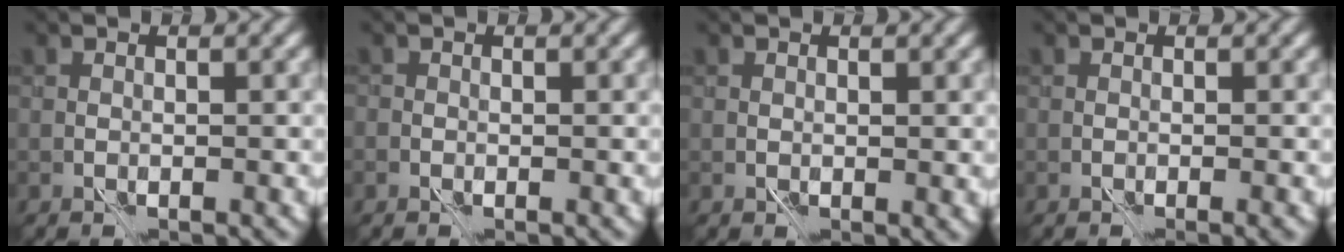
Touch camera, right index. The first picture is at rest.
{"total": 0.6, "force": [-0.2, 0.5, 0.1], "torque": [0.001, -0.004, -0.007]}
{"total": 0.7, "force": [0.4, 0.3, 0.4], "torque": [-0.005, -0.001, 0.009]}
{"total": 0.9, "force": [-0.6, 0.2, 0.7], "torque": [-0.012, -0.004, -0.009]}